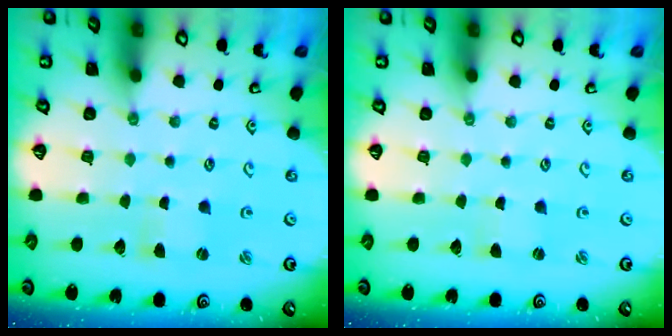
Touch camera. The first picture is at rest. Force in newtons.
{"total": 0.6, "press": 0.6, "slide": 0.0}